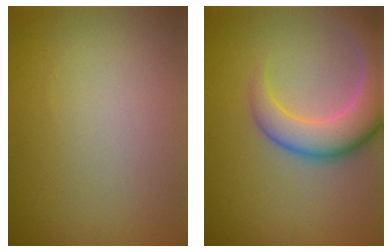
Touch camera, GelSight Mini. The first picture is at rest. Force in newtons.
{"total": 7.2, "press": 7.1, "slide": 0.7}